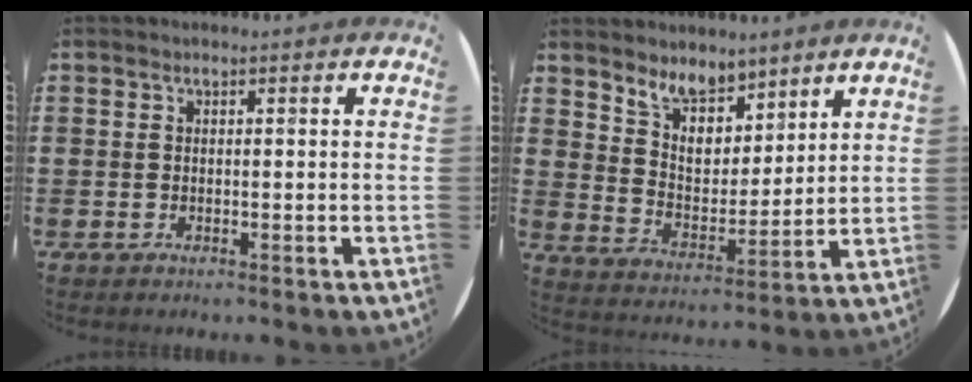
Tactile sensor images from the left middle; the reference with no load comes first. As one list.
[{"total": 7.5, "force": [6.5, 3.3, 2.0], "torque": [-0.065, -0.022, 0.123]}]